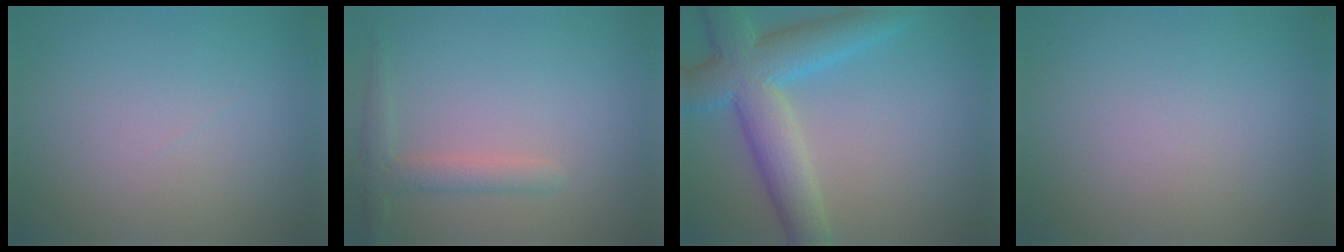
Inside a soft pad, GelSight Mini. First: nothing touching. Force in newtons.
{"total": 2.3, "press": 2.3, "slide": 0.2}
{"total": 8.2, "press": 8.1, "slide": 0.6}
{"total": 0.0}